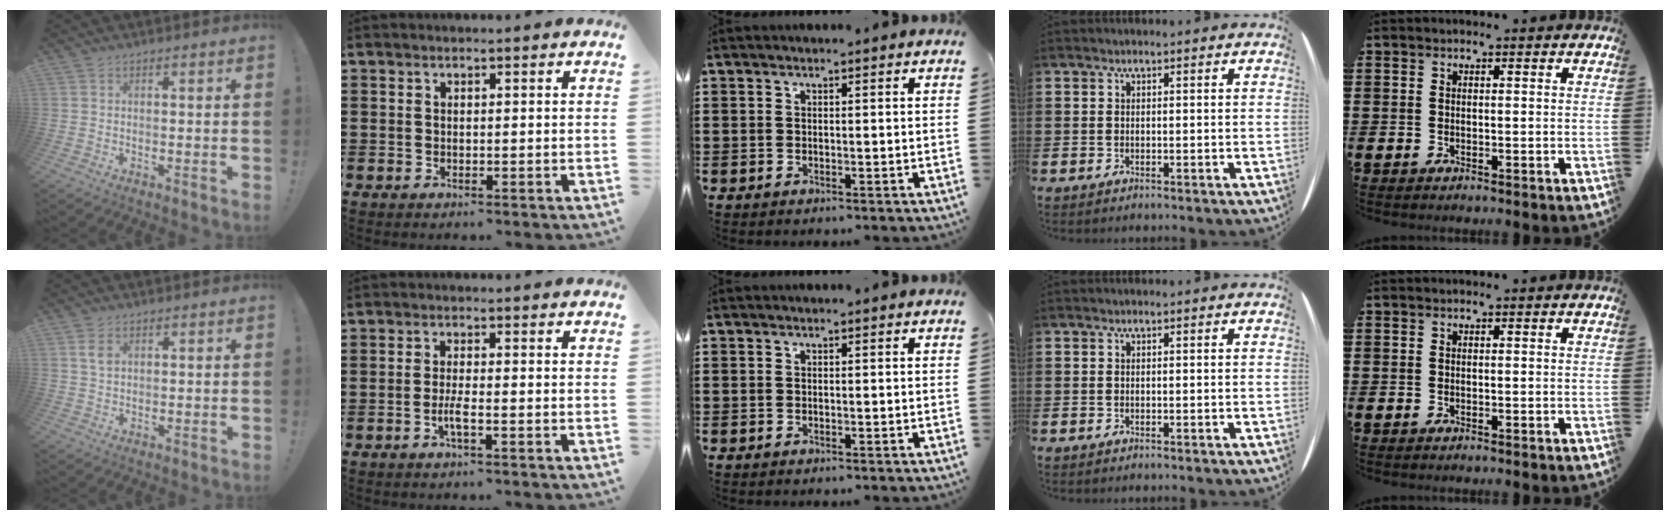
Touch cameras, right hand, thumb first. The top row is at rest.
{"thumb": {"total": 3.4, "force": [1.4, 1.9, 2.4], "torque": [-0.036, -0.002, 0.023]}, "index": {"total": 2.8, "force": [-1.2, 0.2, 2.5], "torque": [-0.050, -0.003, -0.023]}}